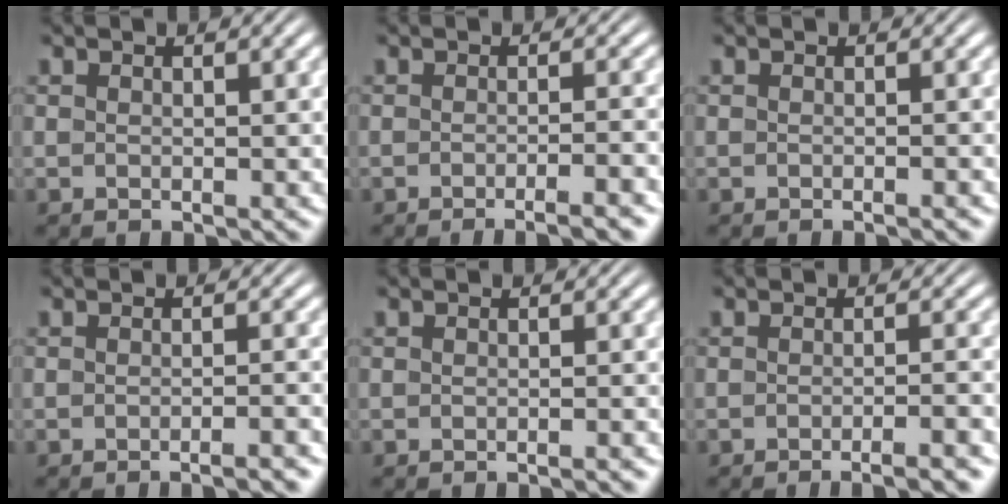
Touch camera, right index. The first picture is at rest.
{"total": 3.7, "force": [-3.2, 0.2, 1.9], "torque": [-0.014, 0.004, -0.055]}
{"total": 0.8, "force": [-0.7, -0.2, 0.3], "torque": [-0.002, 0.005, -0.014]}
{"total": 2.1, "force": [-1.9, -0.1, 0.9], "torque": [-0.007, 0.006, -0.036]}
{"total": 1.0, "force": [-0.9, -0.2, 0.3], "torque": [-0.003, 0.003, -0.017]}
{"total": 3.4, "force": [-3.0, 0.1, 1.6], "torque": [-0.012, 0.005, -0.052]}